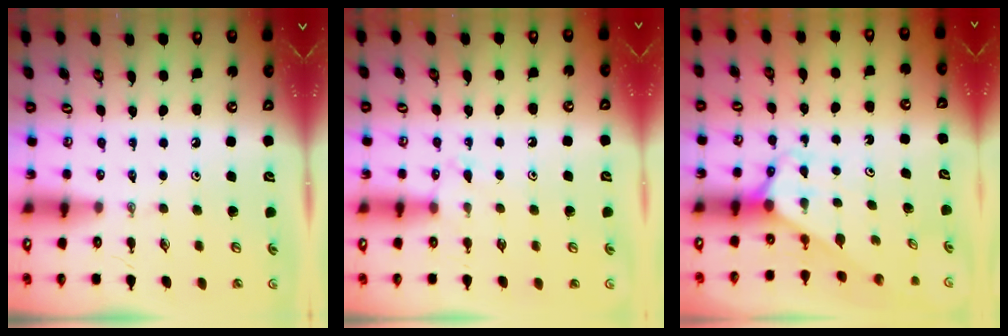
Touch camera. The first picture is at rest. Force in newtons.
{"total": 6.6, "press": 6.5, "slide": 0.9}
{"total": 2.6, "press": 2.6, "slide": 0.2}